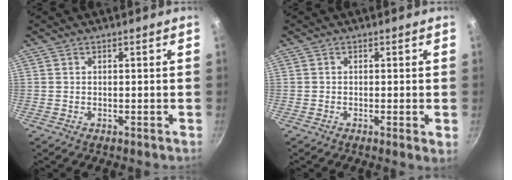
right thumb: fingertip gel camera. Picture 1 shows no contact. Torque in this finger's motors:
{"motor_torque": [-0.03, 0.02, -0.27, -0.07, -0.03]}